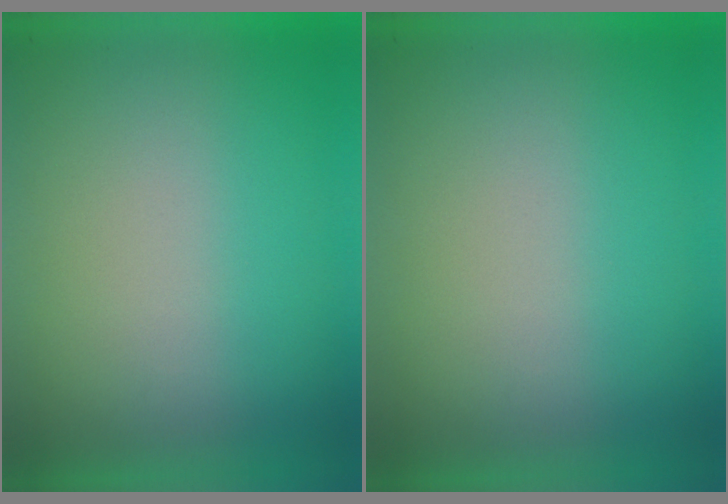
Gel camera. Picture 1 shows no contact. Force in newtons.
{"total": 0.0}